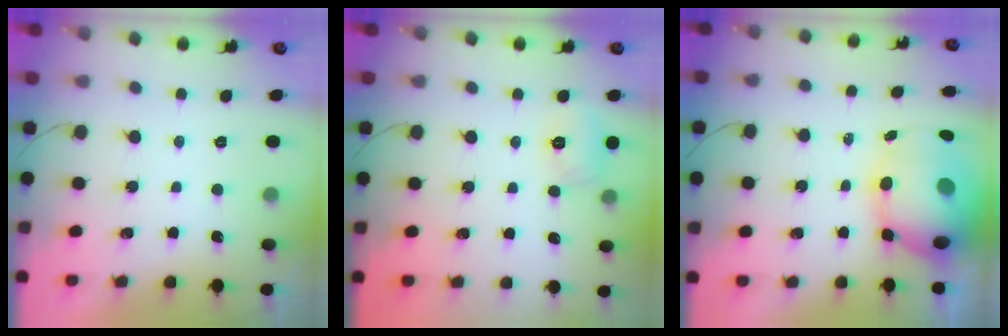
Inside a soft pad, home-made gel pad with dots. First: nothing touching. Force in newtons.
{"total": 6.0, "press": 5.8, "slide": 1.6}
{"total": 17.5, "press": 15.4, "slide": 8.3}